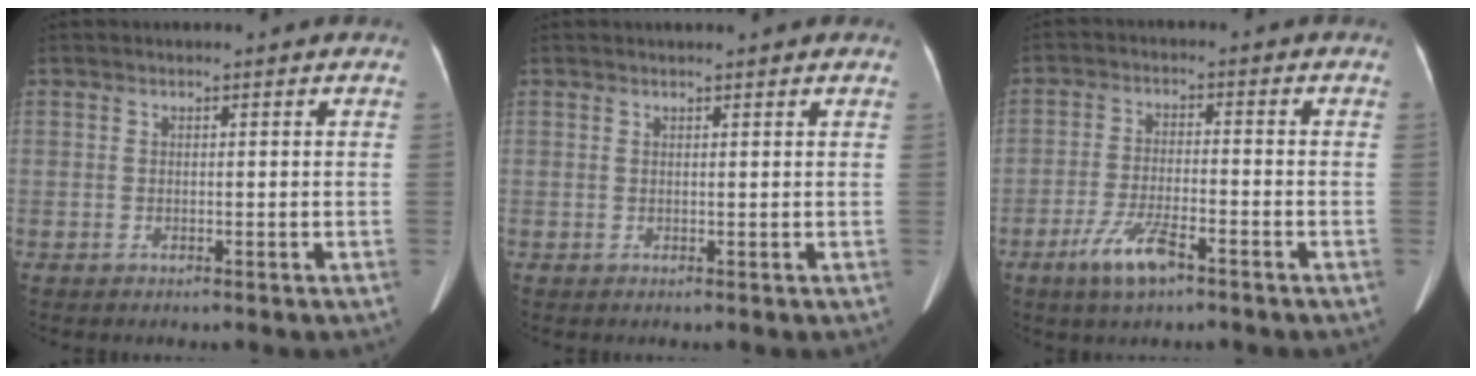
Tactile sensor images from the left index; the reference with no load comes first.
{"total": 2.5, "force": [2.2, 0.1, 1.0], "torque": [-0.014, 0.015, 0.024]}
{"total": 6.5, "force": [-4.1, 1.4, 4.9], "torque": [-0.103, -0.008, -0.074]}